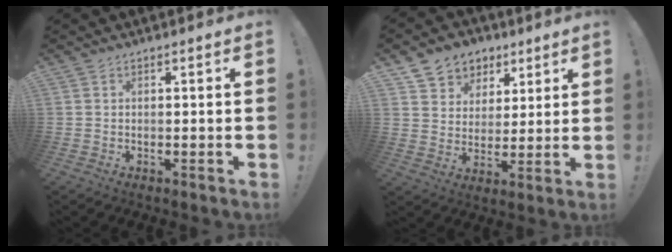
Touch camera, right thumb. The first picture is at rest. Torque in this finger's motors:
{"motor_torque": [0.49, 0.50, 0.00, 0.00, 0.00]}